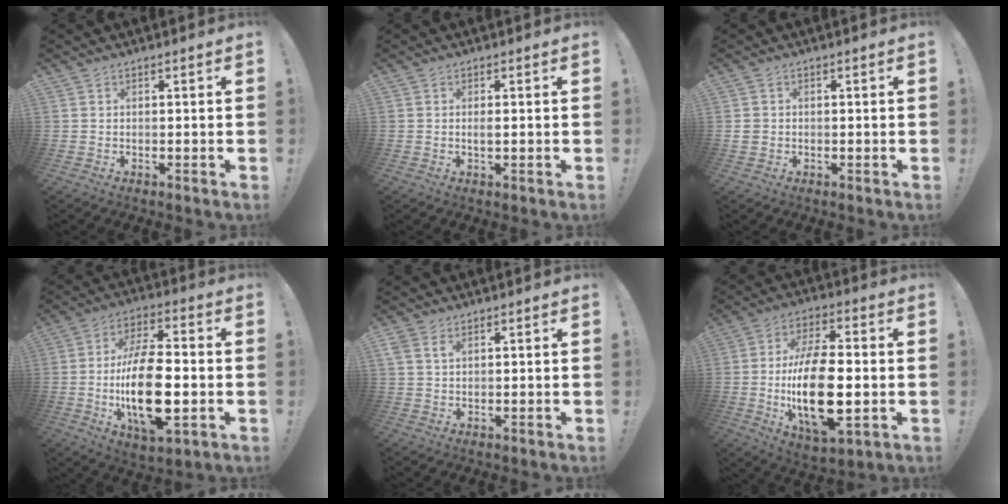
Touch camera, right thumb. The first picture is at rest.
{"total": 1.2, "force": [-0.2, 0.2, 1.2], "torque": [-0.020, -0.001, -0.005]}
{"total": 2.0, "force": [-0.1, 1.8, 0.8], "torque": [-0.012, 0.003, 0.000]}
{"total": 20.7, "force": [-3.2, 9.3, 18.2], "torque": [-0.339, -0.001, -0.051]}
{"total": 2.9, "force": [1.6, 1.5, 1.9], "torque": [-0.036, 0.000, 0.029]}
{"total": 21.5, "force": [-2.5, 10.2, 18.7], "torque": [-0.357, -0.006, -0.037]}